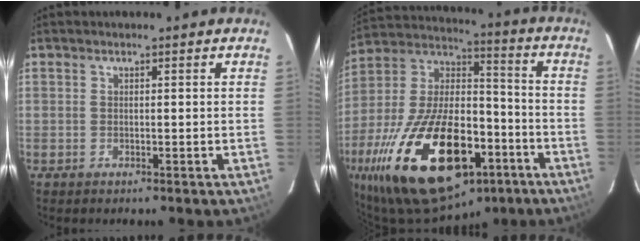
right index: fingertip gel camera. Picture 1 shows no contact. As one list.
[{"total": 34.1, "force": [-17.5, 16.6, 24.1], "torque": [-0.462, -0.012, -0.271]}]